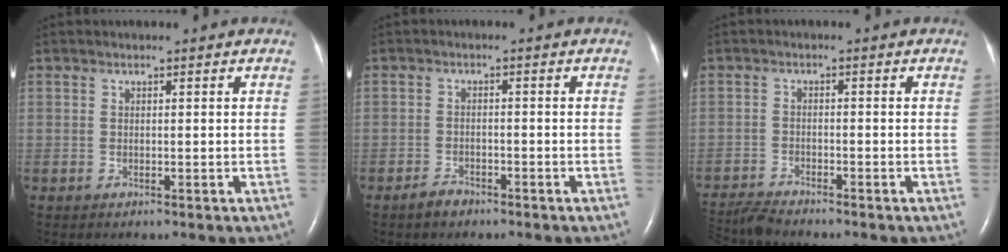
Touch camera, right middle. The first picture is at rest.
{"total": 2.2, "force": [-1.8, 0.9, 0.8], "torque": [-0.021, 0.000, -0.030]}
{"total": 5.3, "force": [-5.2, -0.5, 0.8], "torque": [-0.016, -0.020, -0.094]}